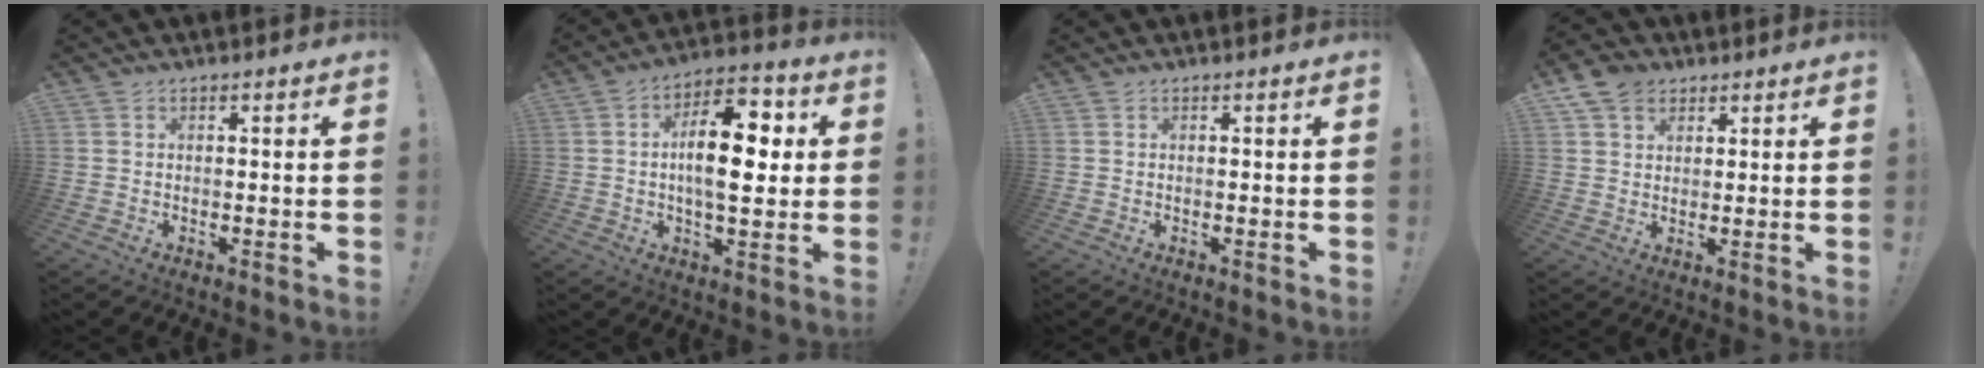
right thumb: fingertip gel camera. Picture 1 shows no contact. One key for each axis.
{"total": 16.0, "fx": 1.1, "fy": 7.6, "fz": 14.1, "tx": -0.214, "ty": 0.006, "tz": 0.012}
{"total": 0.0}
{"total": 6.9, "fx": 3.8, "fy": 5.1, "fz": 2.7, "tx": -0.046, "ty": -0.010, "tz": 0.075}